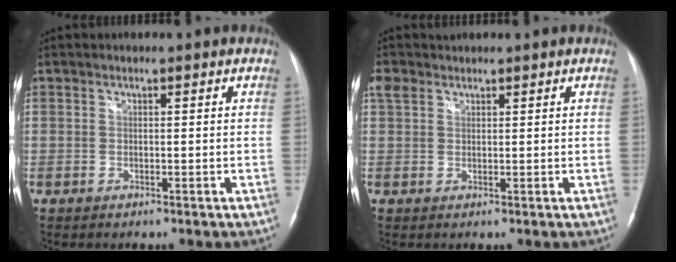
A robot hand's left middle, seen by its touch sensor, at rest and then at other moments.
{"total": 2.3, "force": [1.7, 1.4, 0.6], "torque": [-0.022, 0.024, 0.037]}